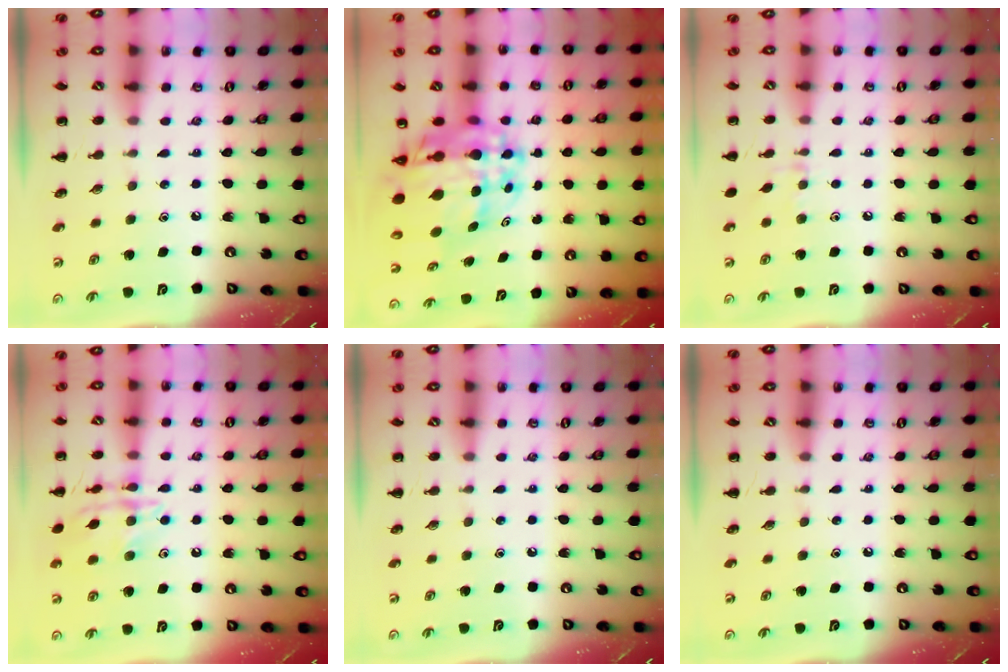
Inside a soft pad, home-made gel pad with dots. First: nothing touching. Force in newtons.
{"total": 14.3, "press": 13.6, "slide": 4.3}
{"total": 5.4, "press": 5.0, "slide": 1.9}
{"total": 14.0, "press": 13.9, "slide": 0.7}
{"total": 0.0}
{"total": 0.0}